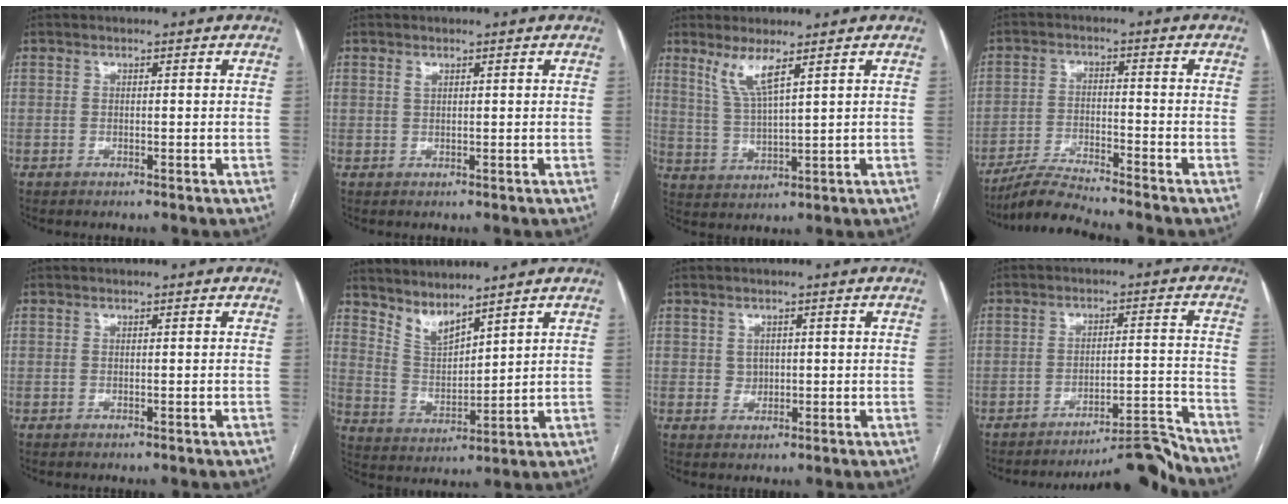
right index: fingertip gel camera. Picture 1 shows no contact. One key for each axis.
{"total": 0.9, "fx": 0.6, "fy": 0.4, "fz": 0.5, "tx": -0.012, "ty": 0.003, "tz": 0.014}
{"total": 5.6, "fx": 3.5, "fy": 0.1, "fz": 4.4, "tx": -0.090, "ty": -0.010, "tz": 0.075}
{"total": 6.4, "fx": -6.0, "fy": -1.1, "fz": 1.8, "tx": -0.034, "ty": -0.019, "tz": -0.114}
{"total": 0.0}
{"total": 5.9, "fx": 5.6, "fy": 0.7, "fz": 2.0, "tx": -0.048, "ty": -0.007, "tz": 0.125}
{"total": 1.9, "fx": 0.4, "fy": 1.7, "fz": 0.6, "tx": -0.007, "ty": -0.001, "tz": 0.011}
{"total": 9.4, "fx": -9.2, "fy": -1.5, "fz": 1.1, "tx": 0.007, "ty": 0.026, "tz": -0.142}